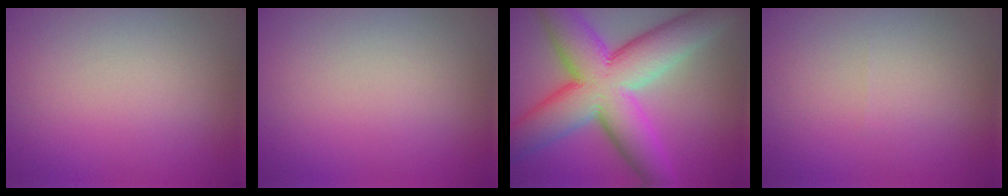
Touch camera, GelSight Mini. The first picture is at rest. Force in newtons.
{"total": 0.0}
{"total": 13.6, "press": 13.6, "slide": 0.6}
{"total": 0.0}